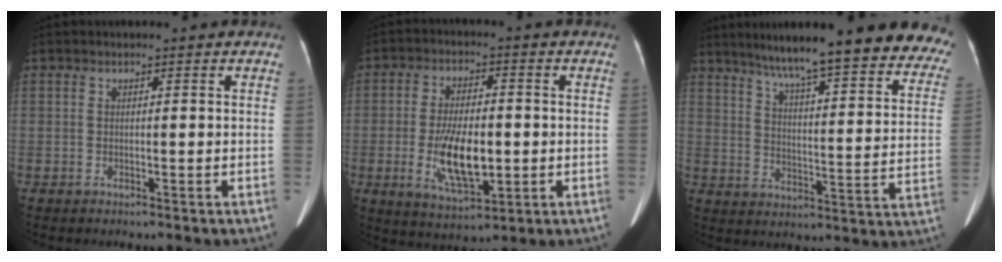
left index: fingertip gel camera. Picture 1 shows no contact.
{"total": 9.9, "force": [-1.6, 3.8, 9.0], "torque": [-0.175, -0.009, -0.023]}
{"total": 28.4, "force": [23.9, 3.7, 14.9], "torque": [-0.192, -0.047, 0.293]}